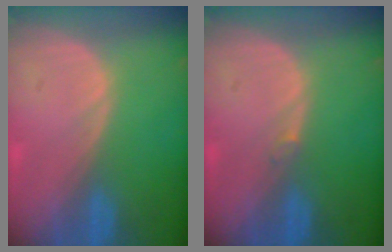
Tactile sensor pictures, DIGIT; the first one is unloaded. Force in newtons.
{"total": 0.6, "press": 0.5, "slide": 0.3}